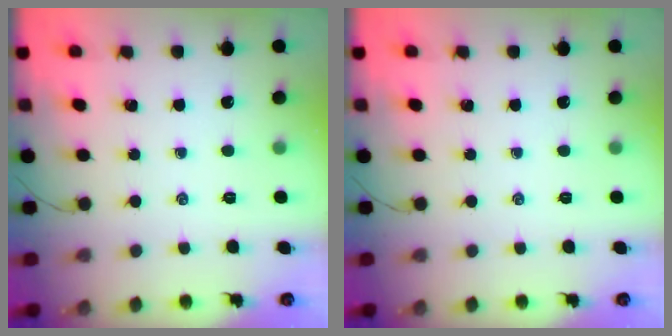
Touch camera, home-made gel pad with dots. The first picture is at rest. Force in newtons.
{"total": 0.0}